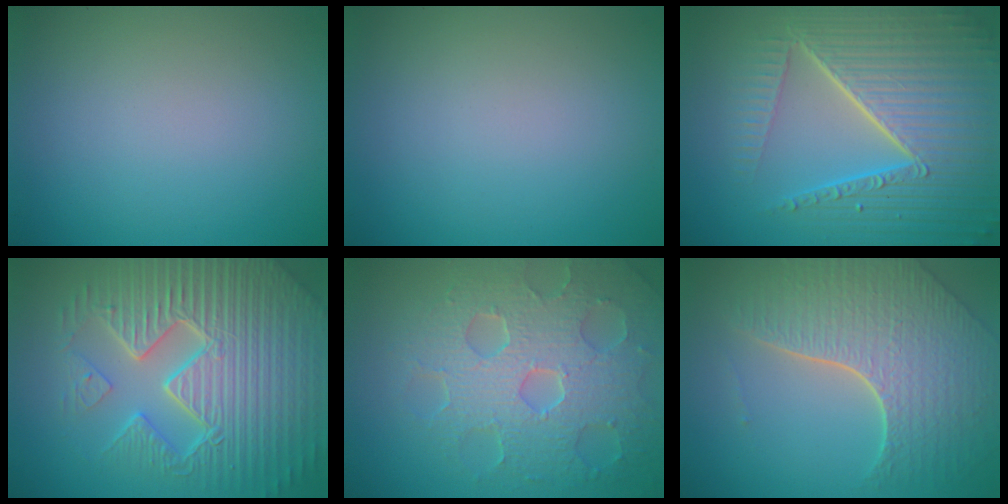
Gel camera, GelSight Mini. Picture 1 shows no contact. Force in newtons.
{"total": 0.0}
{"total": 10.4, "press": 6.7, "slide": 7.9}
{"total": 10.7, "press": 7.0, "slide": 8.1}
{"total": 8.1, "press": 5.8, "slide": 5.8}
{"total": 7.6, "press": 5.5, "slide": 5.2}